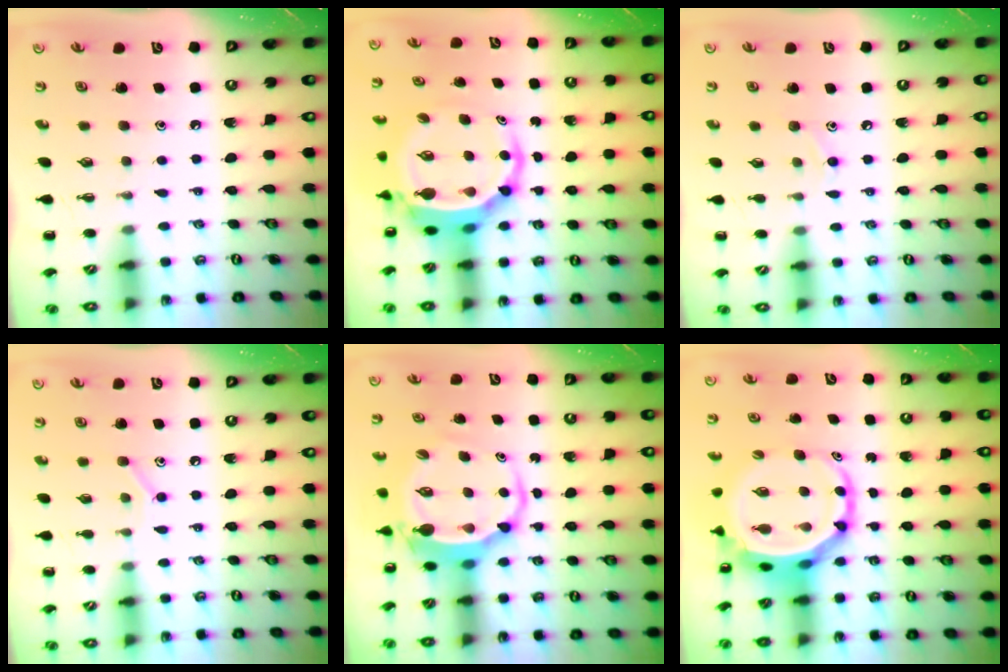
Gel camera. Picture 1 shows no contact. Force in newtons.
{"total": 7.2, "press": 6.9, "slide": 2.2}
{"total": 6.7, "press": 6.2, "slide": 2.4}
{"total": 8.6, "press": 8.4, "slide": 1.5}
{"total": 6.9, "press": 6.7, "slide": 1.8}
{"total": 8.1, "press": 7.8, "slide": 2.4}